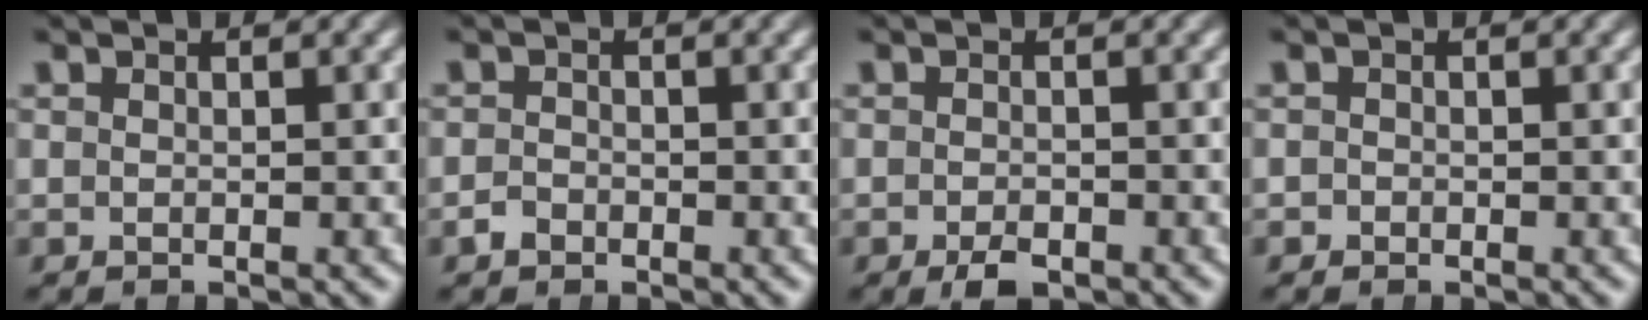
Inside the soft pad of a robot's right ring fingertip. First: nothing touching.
{"total": 1.2, "force": [-1.1, 0.5, 0.1], "torque": [-0.004, -0.009, -0.016]}
{"total": 1.9, "force": [-1.5, 0.7, 1.0], "torque": [-0.015, -0.010, -0.024]}
{"total": 0.8, "force": [-0.6, 0.5, -0.2], "torque": [0.004, -0.007, -0.009]}